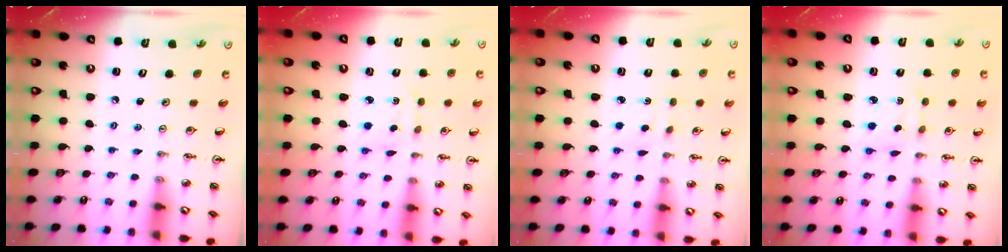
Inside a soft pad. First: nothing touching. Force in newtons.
{"total": 2.7, "press": 2.6, "slide": 0.6}
{"total": 2.0, "press": 1.9, "slide": 0.7}
{"total": 2.9, "press": 2.9, "slide": 0.6}